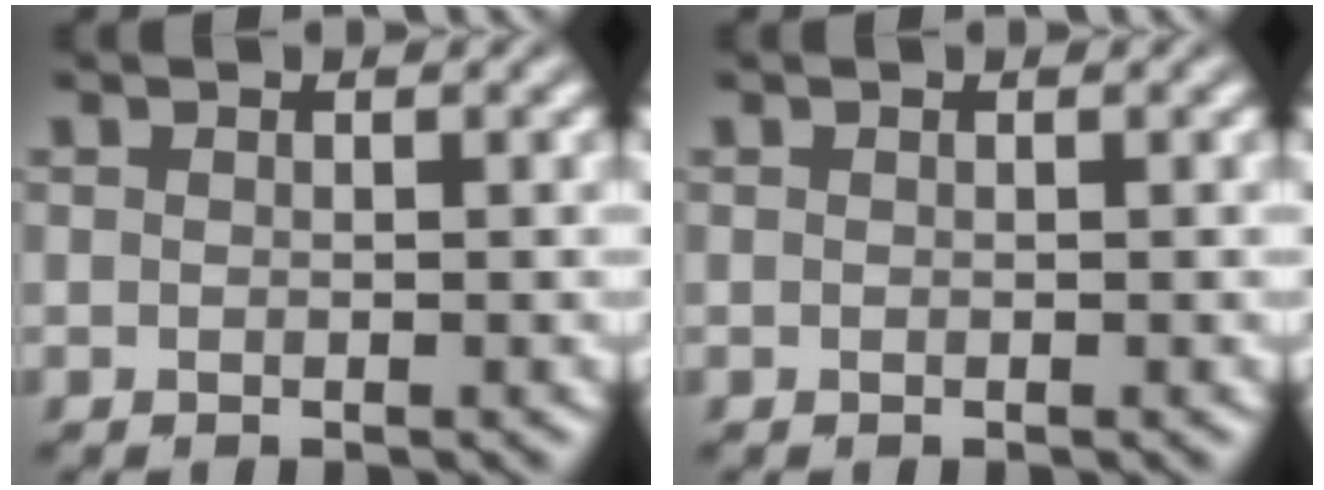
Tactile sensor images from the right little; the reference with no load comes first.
{"total": 0.0}